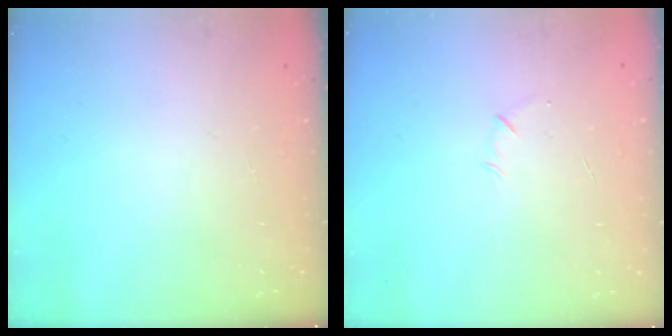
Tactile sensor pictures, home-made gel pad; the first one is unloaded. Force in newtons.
{"total": 4.5, "press": 4.3, "slide": 1.2}